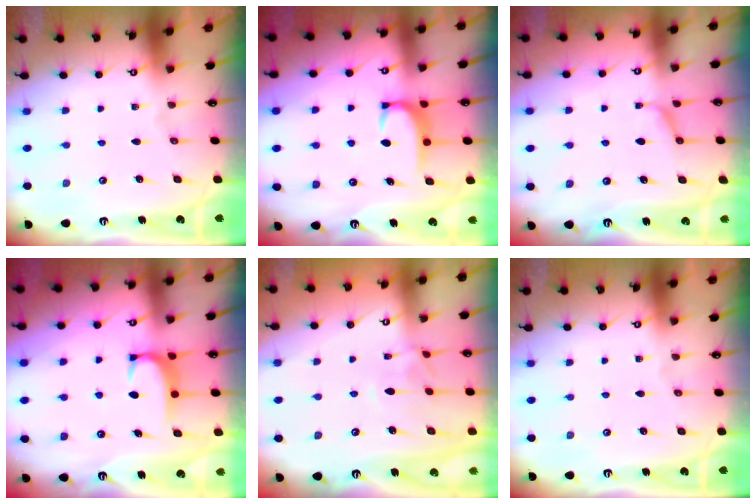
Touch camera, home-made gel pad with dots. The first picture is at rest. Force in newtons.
{"total": 2.8, "press": 2.8, "slide": 0.4}
{"total": 1.2, "press": 1.0, "slide": 0.6}
{"total": 1.9, "press": 1.8, "slide": 0.4}
{"total": 1.2, "press": 0.9, "slide": 0.8}
{"total": 0.0}